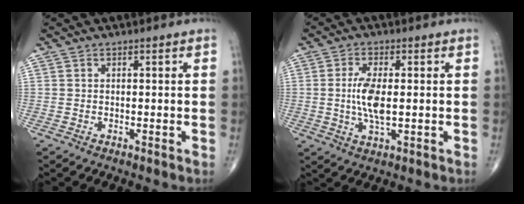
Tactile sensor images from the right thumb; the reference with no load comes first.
{"total": 7.0, "force": [0.0, 2.7, 6.4], "torque": [-0.136, -0.008, -0.001]}